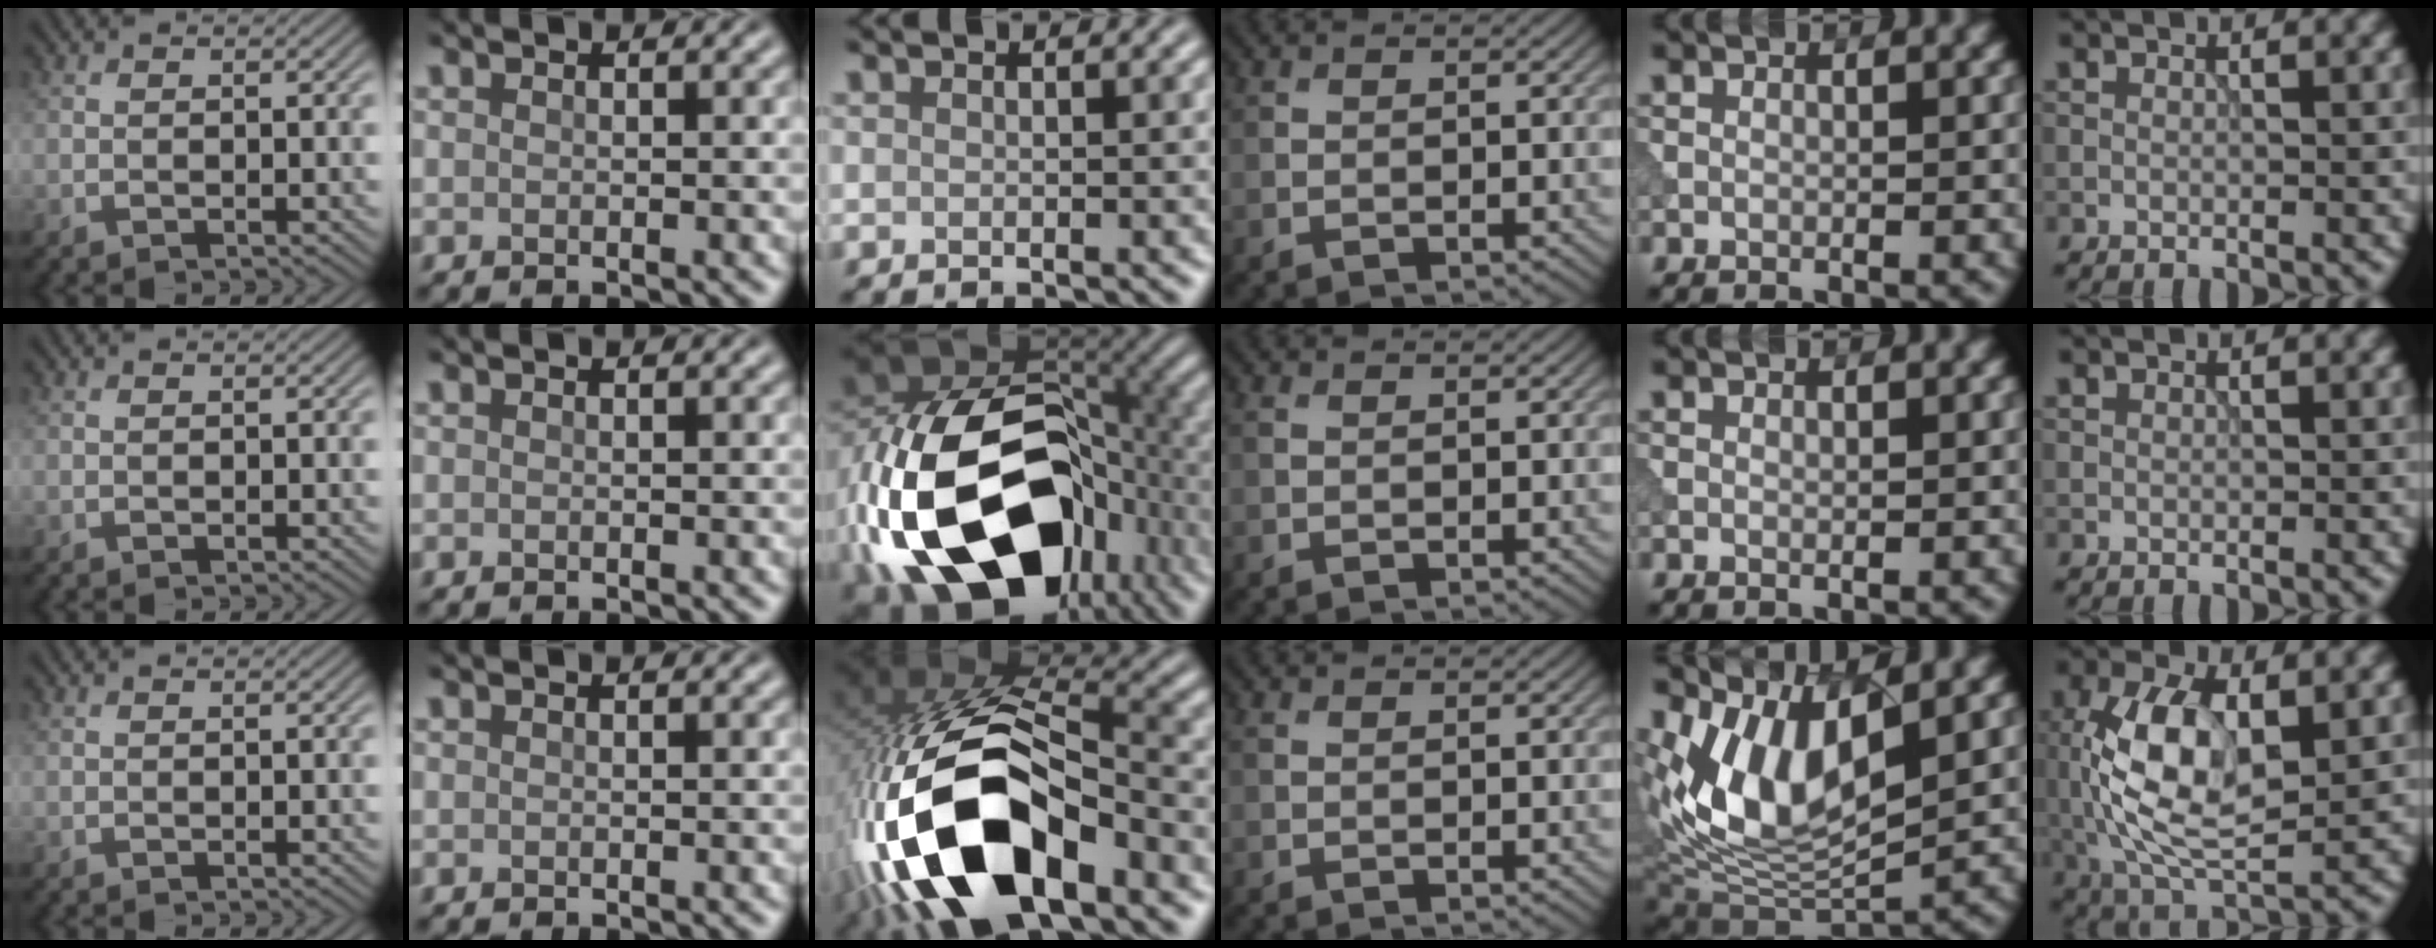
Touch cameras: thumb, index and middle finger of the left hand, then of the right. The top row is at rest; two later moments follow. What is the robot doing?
{"motion": "insert", "object": "power adapter"}